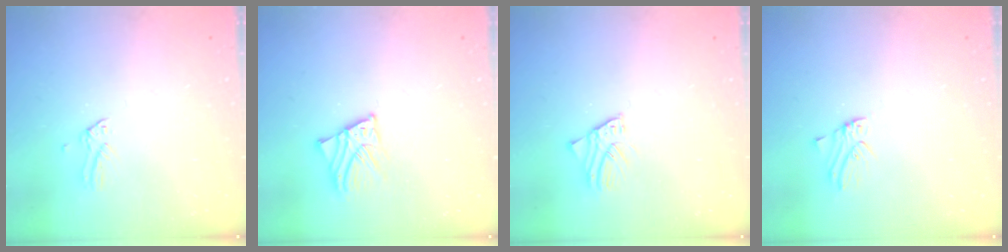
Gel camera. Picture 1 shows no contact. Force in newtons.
{"total": 3.4, "press": 3.4, "slide": 0.3}
{"total": 1.9, "press": 1.9, "slide": 0.0}
{"total": 0.0}